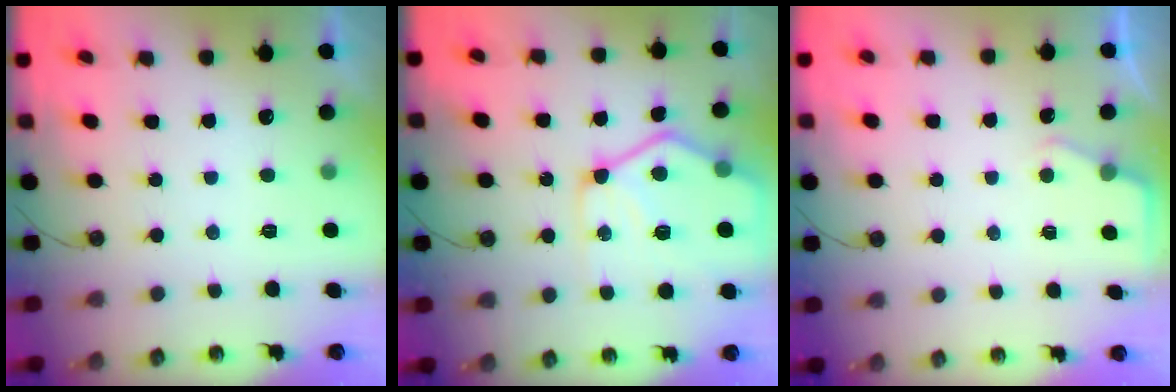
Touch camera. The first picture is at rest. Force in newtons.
{"total": 15.4, "press": 15.3, "slide": 1.8}
{"total": 2.6, "press": 2.6, "slide": 0.4}